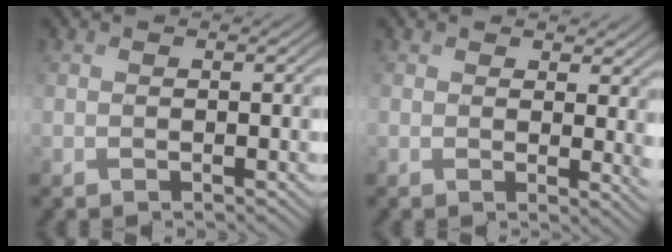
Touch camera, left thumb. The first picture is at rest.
{"total": 3.6, "force": [1.9, 1.5, 2.7], "torque": [-0.040, -0.006, 0.032]}